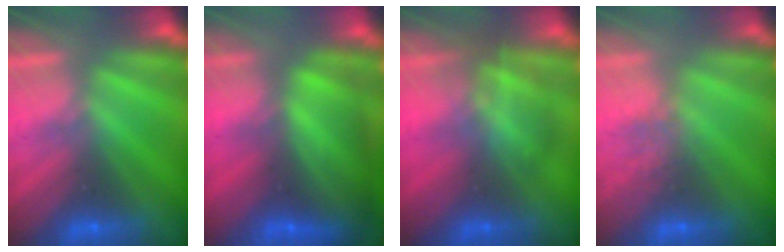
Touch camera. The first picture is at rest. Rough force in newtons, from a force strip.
{"total": 8.5}
{"total": 2.9}
{"total": 2.4}